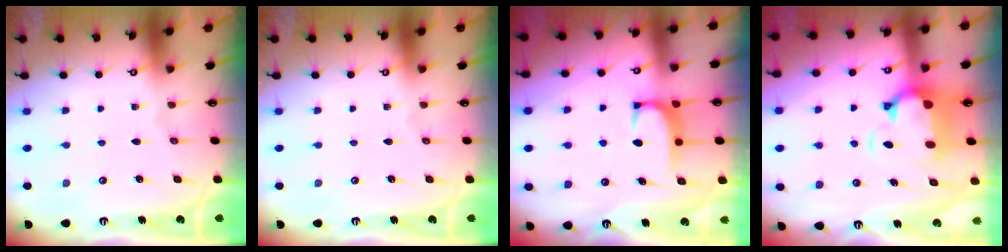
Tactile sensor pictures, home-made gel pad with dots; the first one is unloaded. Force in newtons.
{"total": 0.0}
{"total": 1.8, "press": 1.7, "slide": 0.5}
{"total": 2.6, "press": 2.1, "slide": 1.5}